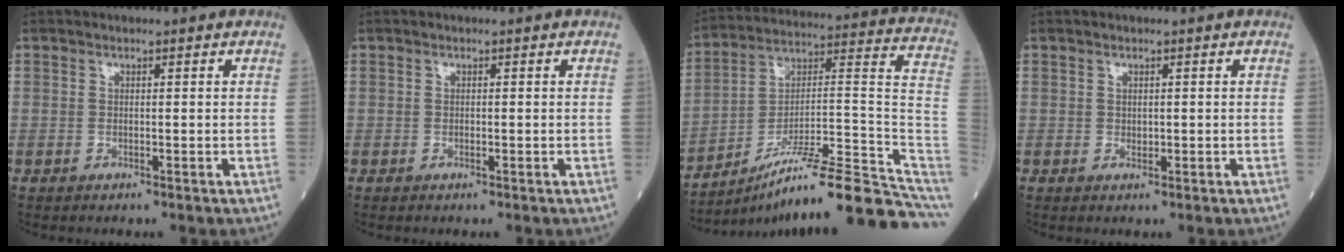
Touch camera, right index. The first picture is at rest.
{"total": 0.0}
{"total": 23.5, "force": [-18.5, 1.3, 14.4], "torque": [-0.132, 0.042, -0.286]}
{"total": 0.6, "force": [0.0, 0.5, 0.4], "torque": [-0.004, 0.000, -0.001]}